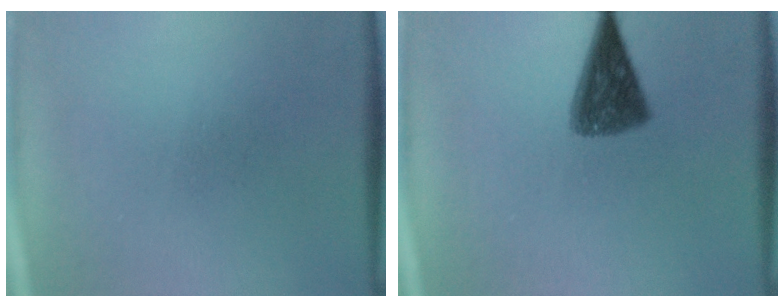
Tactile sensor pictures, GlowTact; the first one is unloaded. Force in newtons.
{"total": 8.3}